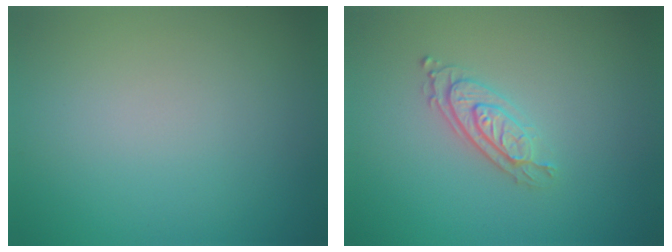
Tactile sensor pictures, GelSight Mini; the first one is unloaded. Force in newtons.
{"total": 2.8, "press": 2.2, "slide": 1.7}